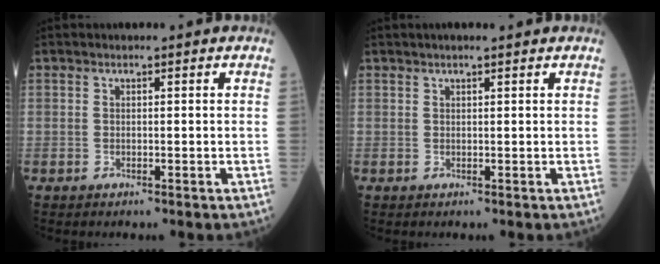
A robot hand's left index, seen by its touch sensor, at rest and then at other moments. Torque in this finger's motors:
{"motor_torque": [0.05, -0.05, -0.05, 0.00]}